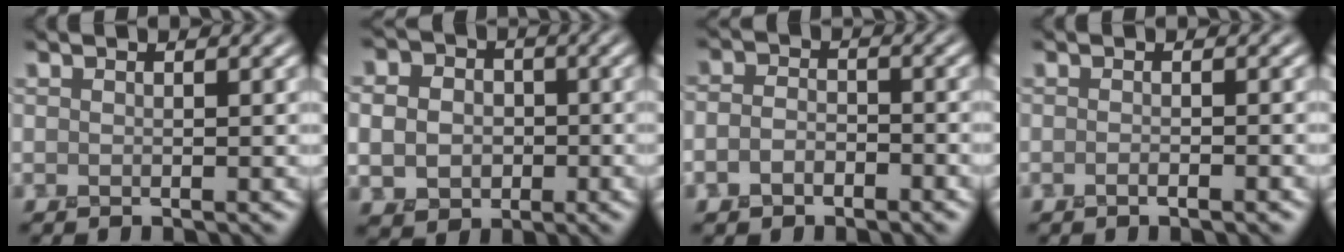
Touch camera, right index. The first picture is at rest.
{"total": 6.9, "force": [0.0, 6.0, 3.4], "torque": [-0.063, 0.012, -0.017]}
{"total": 2.5, "force": [-1.2, 1.7, 1.3], "torque": [-0.023, 0.002, -0.028]}
{"total": 1.5, "force": [-0.7, 0.4, 1.2], "torque": [-0.013, 0.001, -0.013]}